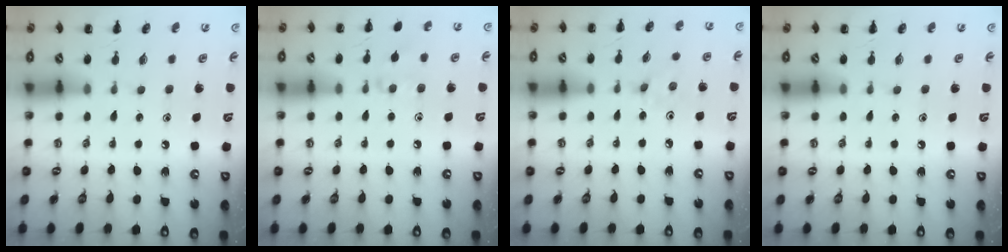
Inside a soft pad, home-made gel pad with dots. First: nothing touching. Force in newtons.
{"total": 6.6, "press": 6.2, "slide": 2.2}
{"total": 2.4, "press": 2.2, "slide": 0.8}
{"total": 0.0}